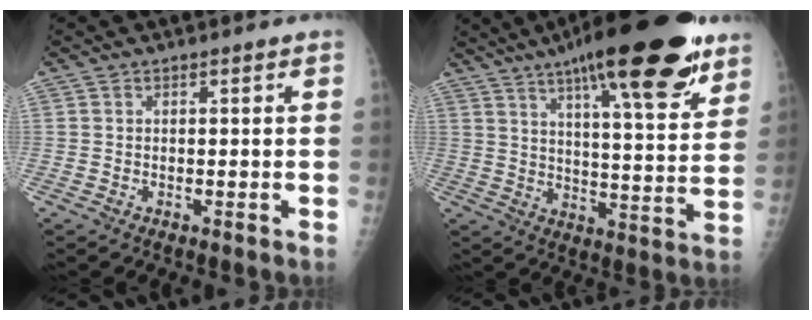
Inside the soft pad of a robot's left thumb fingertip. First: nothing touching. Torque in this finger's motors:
{"motor_torque": [1.04, 0.18, 1.49, -1.29, 0.32]}